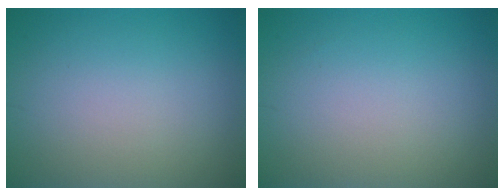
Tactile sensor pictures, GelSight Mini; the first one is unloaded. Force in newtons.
{"total": 0.0}